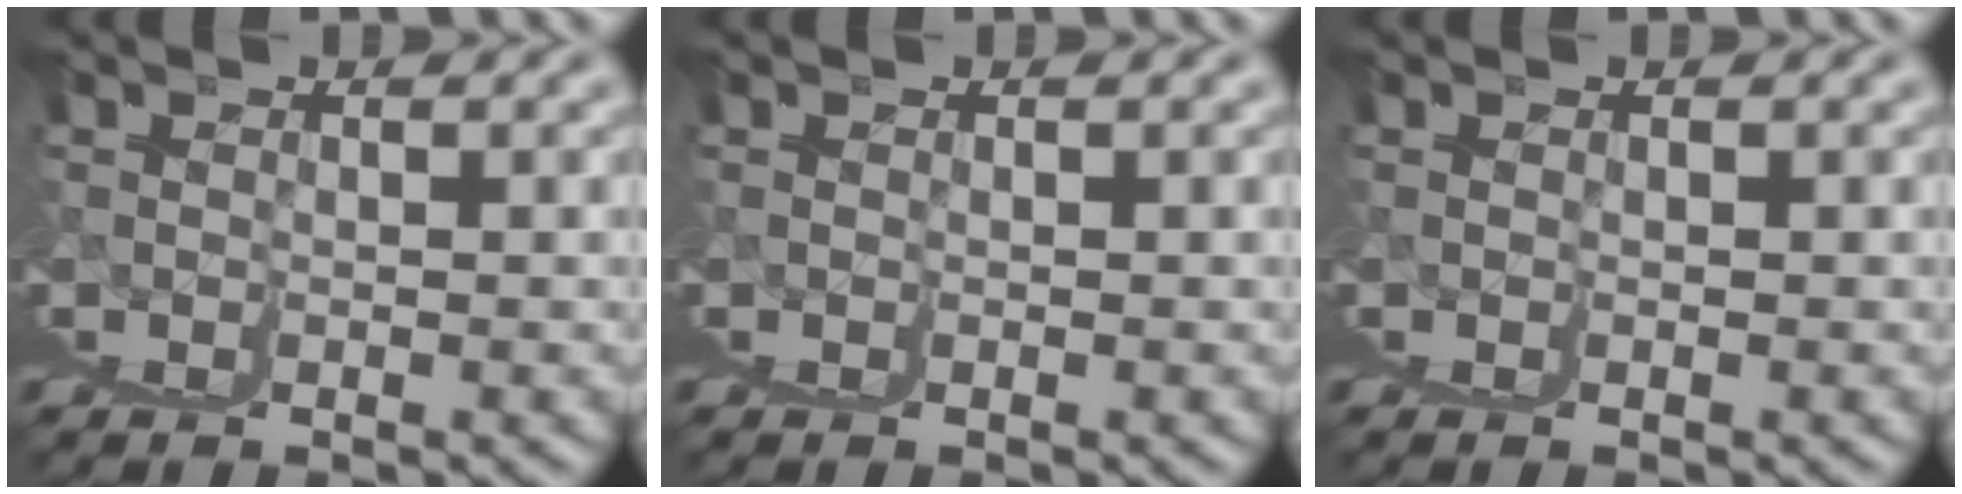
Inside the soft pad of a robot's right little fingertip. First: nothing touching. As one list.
[{"total": 0.0}, {"total": 0.0}]